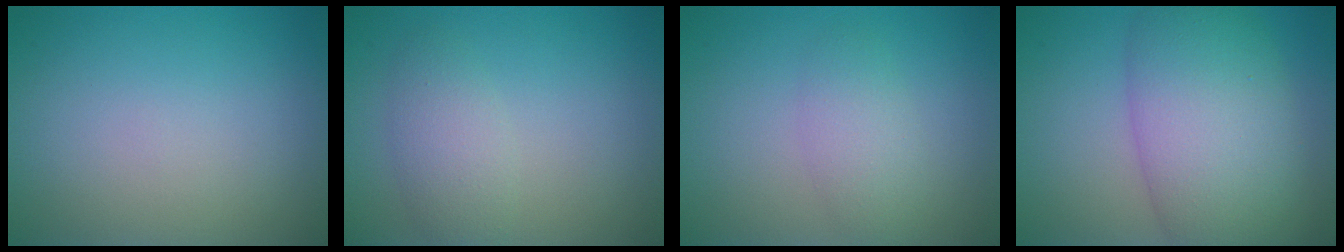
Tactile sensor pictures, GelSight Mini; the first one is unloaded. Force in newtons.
{"total": 2.7, "press": 2.7, "slide": 0.0}
{"total": 2.6, "press": 2.6, "slide": 0.2}
{"total": 10.0, "press": 9.9, "slide": 0.4}